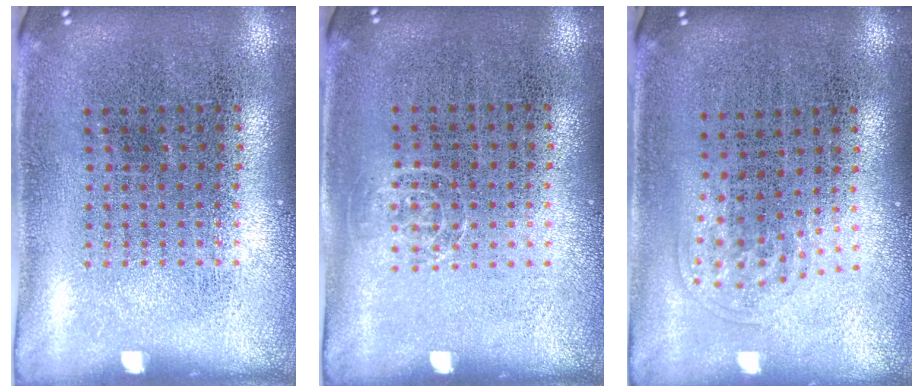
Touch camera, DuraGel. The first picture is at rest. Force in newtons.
{"total": 0.6, "press": 0.5, "slide": 0.4}
{"total": 1.0, "press": 0.6, "slide": 0.8}